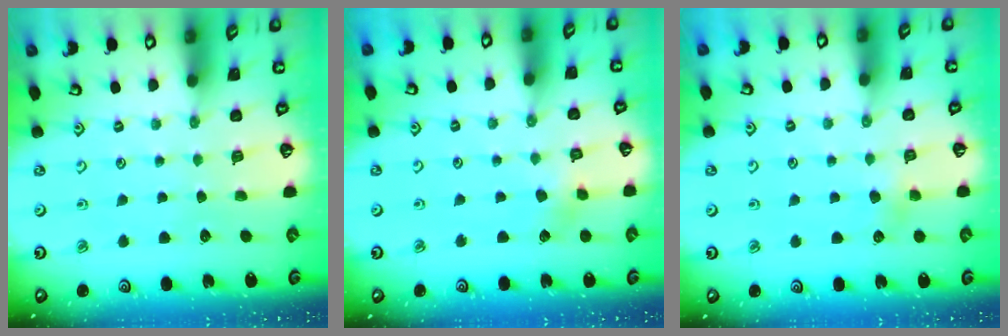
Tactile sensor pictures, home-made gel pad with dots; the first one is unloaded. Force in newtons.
{"total": 3.9, "press": 3.9, "slide": 0.6}
{"total": 3.9, "press": 3.8, "slide": 0.5}